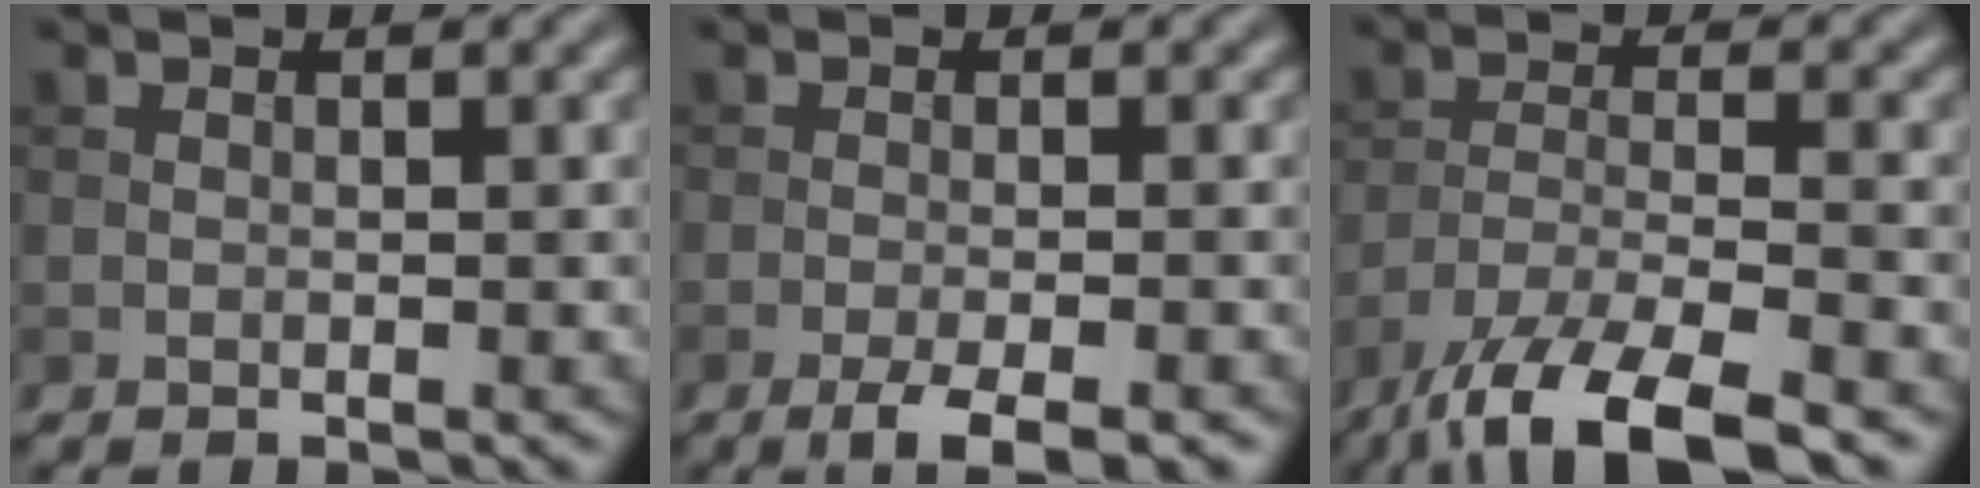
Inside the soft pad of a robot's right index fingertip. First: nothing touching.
{"total": 3.8, "force": [-2.3, 0.7, 2.9], "torque": [-0.048, -0.001, -0.042]}
{"total": 9.9, "force": [-7.4, 2.6, 6.0], "torque": [-0.117, -0.012, -0.139]}